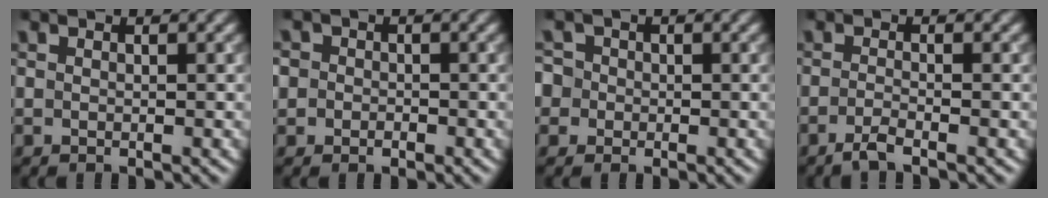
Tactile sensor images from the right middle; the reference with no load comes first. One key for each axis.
{"total": 2.7, "fx": 0.1, "fy": 2.6, "fz": 1.0, "tx": 0.004, "ty": 0.013, "tz": -0.031}
{"total": 3.7, "fx": -0.3, "fy": 3.5, "fz": 1.1, "tx": -0.008, "ty": 0.025, "tz": -0.030}
{"total": 1.8, "fx": -1.1, "fy": 0.4, "fz": 1.3, "tx": -0.020, "ty": -0.001, "tz": -0.031}